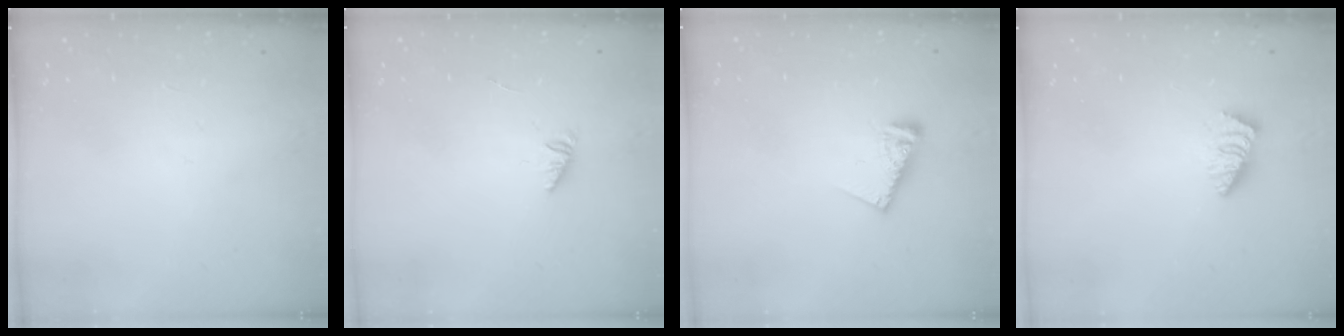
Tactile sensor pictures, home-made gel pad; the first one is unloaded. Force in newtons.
{"total": 1.2, "press": 1.1, "slide": 0.3}
{"total": 7.7, "press": 7.7, "slide": 0.8}
{"total": 1.1, "press": 1.1, "slide": 0.2}